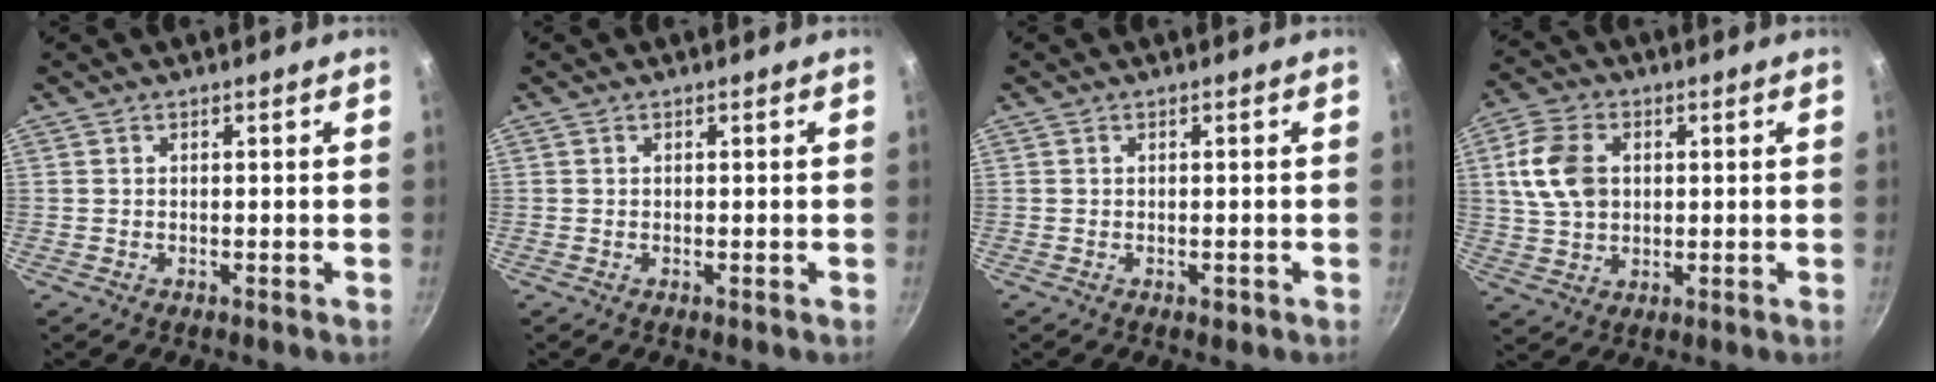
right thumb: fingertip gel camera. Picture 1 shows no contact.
{"total": 0.0}
{"total": 0.9, "force": [-0.4, 0.6, 0.5], "torque": [-0.005, 0.002, -0.005]}
{"total": 10.3, "force": [2.0, 7.4, 6.9], "torque": [-0.119, 0.004, 0.036]}